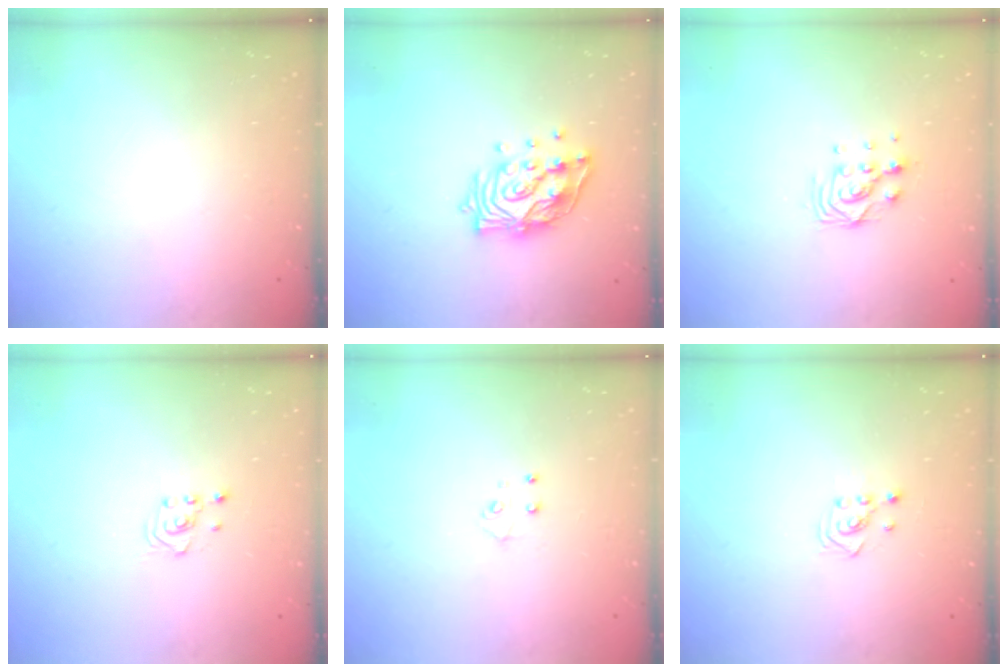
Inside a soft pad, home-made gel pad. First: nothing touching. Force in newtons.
{"total": 13.7, "press": 13.7, "slide": 1.2}
{"total": 7.8, "press": 7.8, "slide": 0.7}
{"total": 1.6, "press": 1.5, "slide": 0.2}
{"total": 4.2, "press": 4.2, "slide": 0.4}
{"total": 2.5, "press": 2.4, "slide": 0.8}